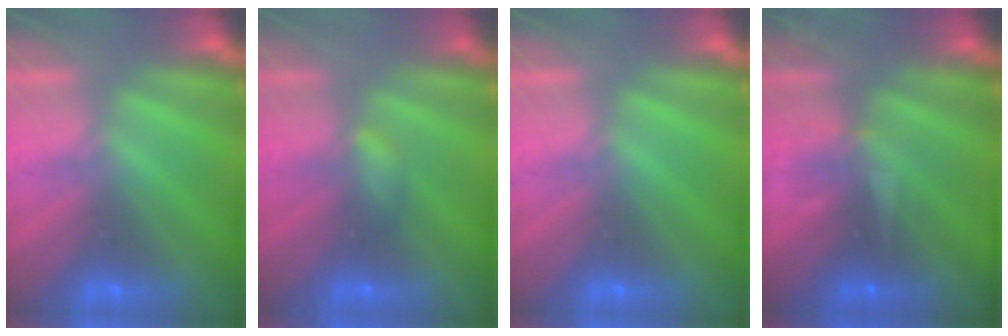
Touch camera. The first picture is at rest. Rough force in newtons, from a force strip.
{"total": 2.2}
{"total": 0.0}
{"total": 3.2}